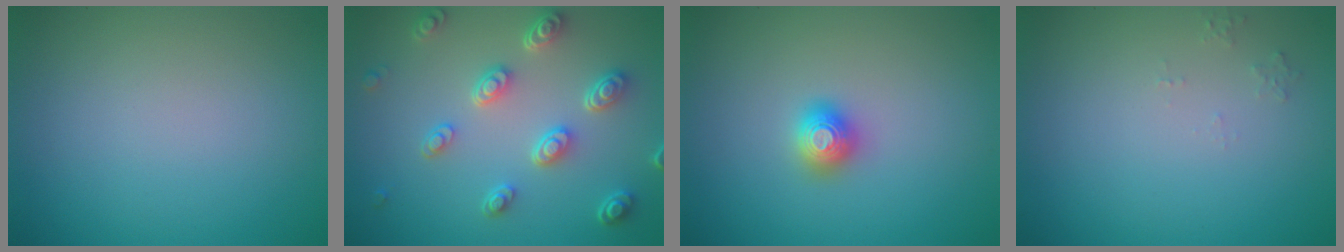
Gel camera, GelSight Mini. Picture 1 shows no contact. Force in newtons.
{"total": 4.7, "press": 3.7, "slide": 2.9}
{"total": 2.0, "press": 2.0, "slide": 0.2}
{"total": 0.8, "press": 0.7, "slide": 0.2}